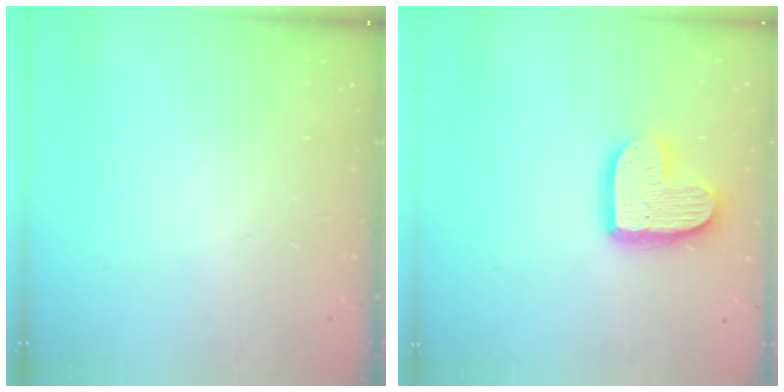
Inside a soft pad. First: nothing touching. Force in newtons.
{"total": 15.6, "press": 15.5, "slide": 1.3}